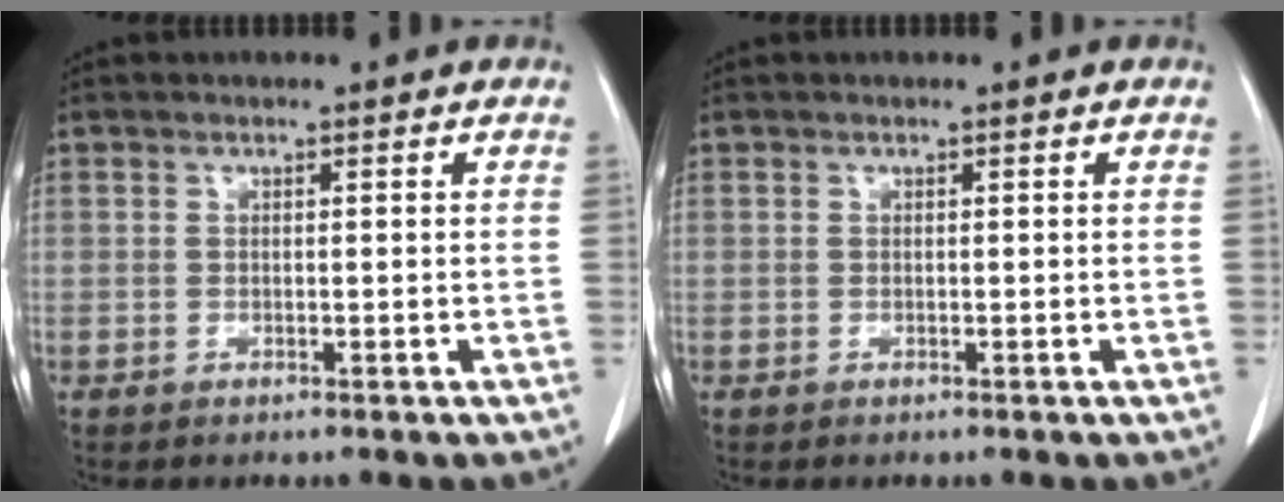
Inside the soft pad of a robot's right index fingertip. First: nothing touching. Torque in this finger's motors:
{"motor_torque": [0.00, 0.00, 0.00, 0.00]}